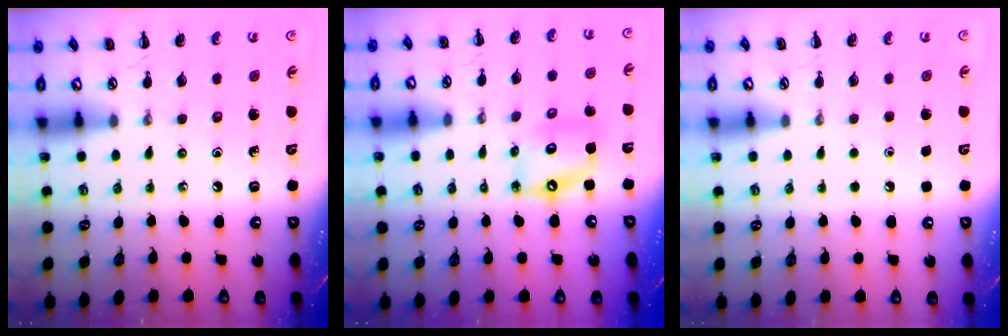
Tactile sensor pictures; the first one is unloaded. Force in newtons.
{"total": 9.0, "press": 8.8, "slide": 1.9}
{"total": 1.7, "press": 1.7, "slide": 0.1}